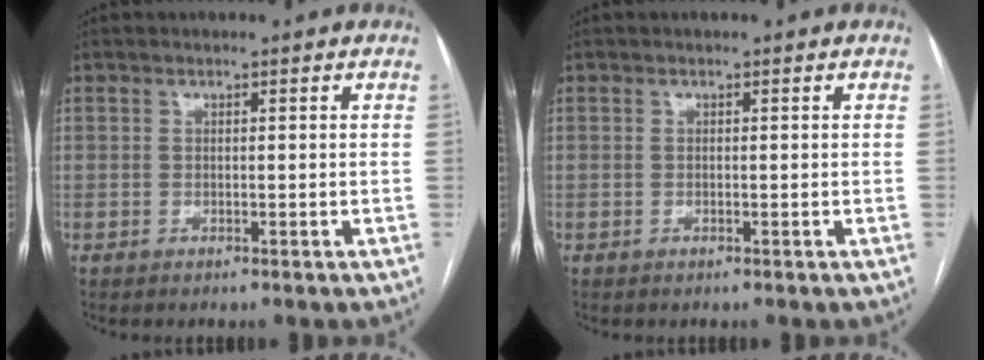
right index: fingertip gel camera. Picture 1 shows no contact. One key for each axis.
{"total": 0.0}